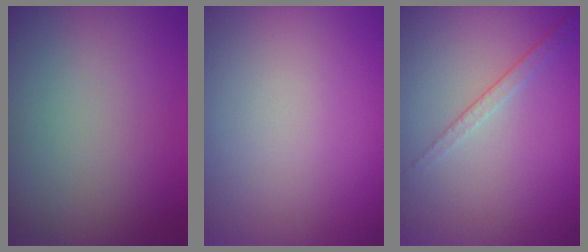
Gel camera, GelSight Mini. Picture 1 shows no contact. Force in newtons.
{"total": 0.0}
{"total": 1.6, "press": 1.0, "slide": 1.3}